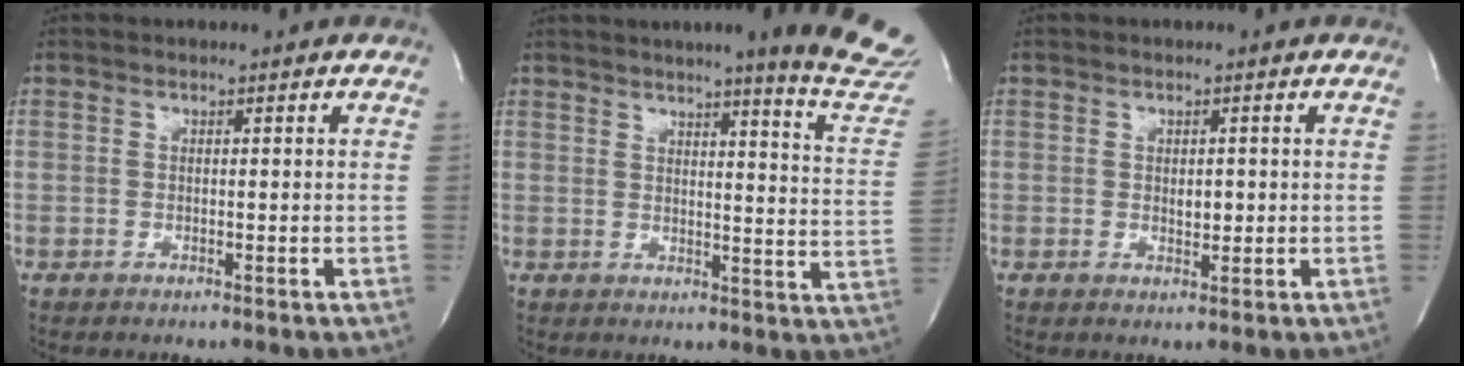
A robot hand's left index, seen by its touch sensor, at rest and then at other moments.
{"total": 15.5, "force": [13.3, -0.9, 7.9], "torque": [-0.090, -0.086, 0.141]}
{"total": 1.7, "force": [0.0, 1.0, 1.4], "torque": [-0.021, -0.005, 0.001]}